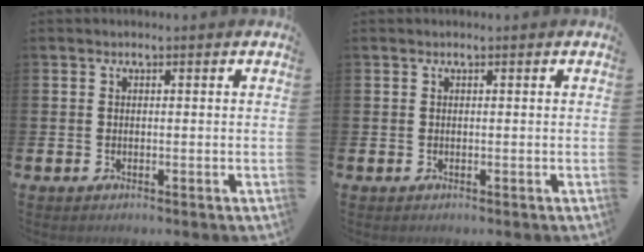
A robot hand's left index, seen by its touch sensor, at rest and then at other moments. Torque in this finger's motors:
{"motor_torque": [-0.06, 0.03, 0.00, 0.00]}